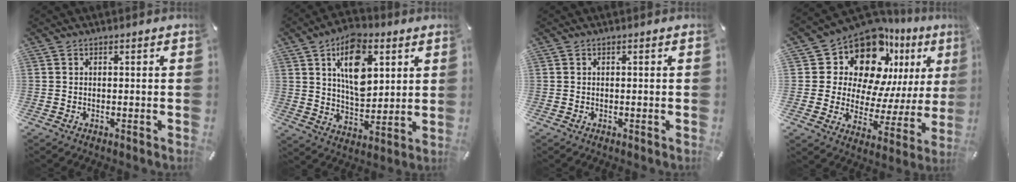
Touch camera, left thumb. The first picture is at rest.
{"total": 14.4, "force": [5.8, 8.6, 10.0], "torque": [-0.163, -0.013, 0.101]}
{"total": 0.0}
{"total": 17.3, "force": [11.9, 10.1, 7.5], "torque": [-0.120, -0.109, 0.207]}